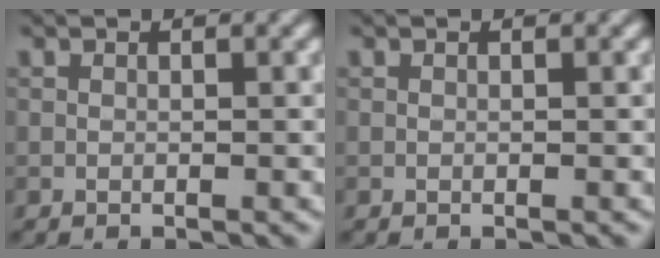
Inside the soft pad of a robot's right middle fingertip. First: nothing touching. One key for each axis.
{"total": 0.0}